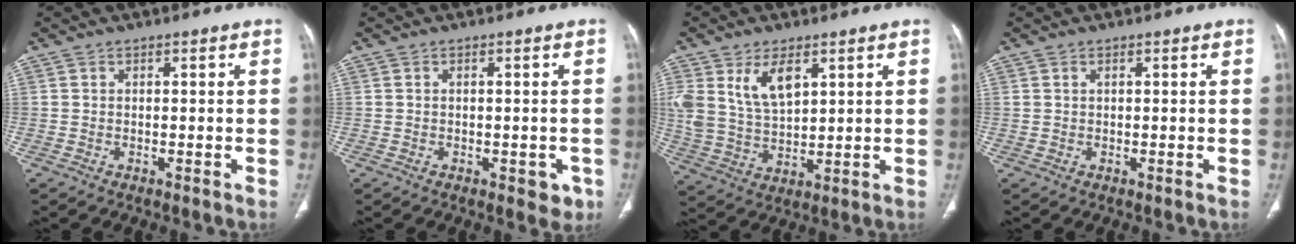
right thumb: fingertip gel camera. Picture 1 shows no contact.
{"total": 3.2, "force": [-1.2, 1.9, 2.3], "torque": [-0.008, 0.002, -0.009]}
{"total": 10.6, "force": [4.9, 5.7, 7.4], "torque": [-0.135, -0.018, 0.108]}
{"total": 0.5, "force": [0.3, 0.2, 0.3], "torque": [-0.009, 0.004, 0.009]}